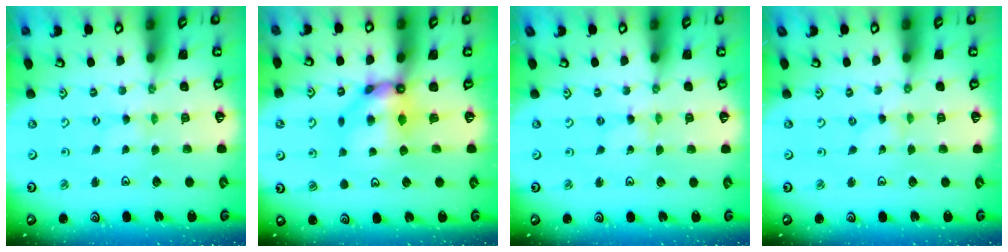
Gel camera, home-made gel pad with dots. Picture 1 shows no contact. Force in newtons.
{"total": 8.8, "press": 8.7, "slide": 0.9}
{"total": 1.3, "press": 1.3, "slide": 0.1}
{"total": 0.0}